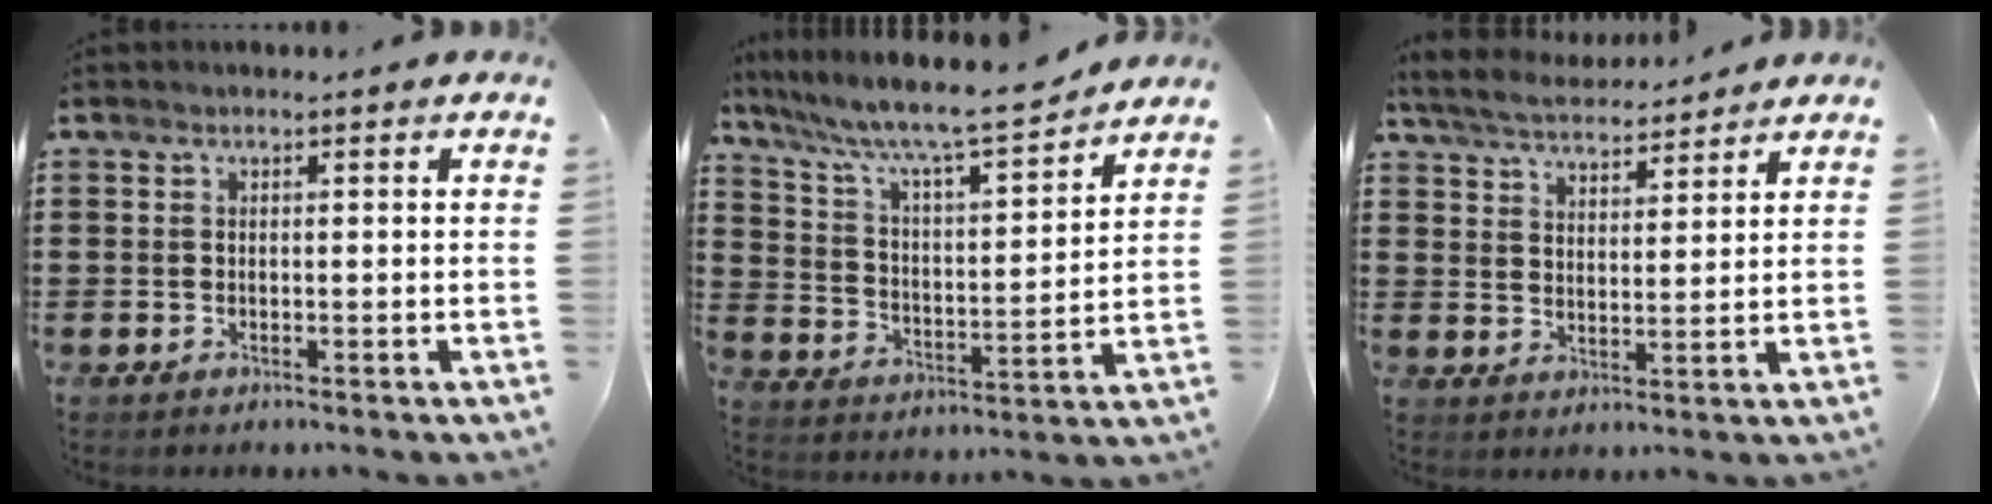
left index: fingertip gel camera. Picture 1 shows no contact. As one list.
[{"total": 7.8, "force": [6.8, 0.5, 3.8], "torque": [-0.102, -0.045, 0.108]}, {"total": 5.0, "force": [4.8, 0.7, 1.0], "torque": [-0.040, -0.021, 0.085]}]